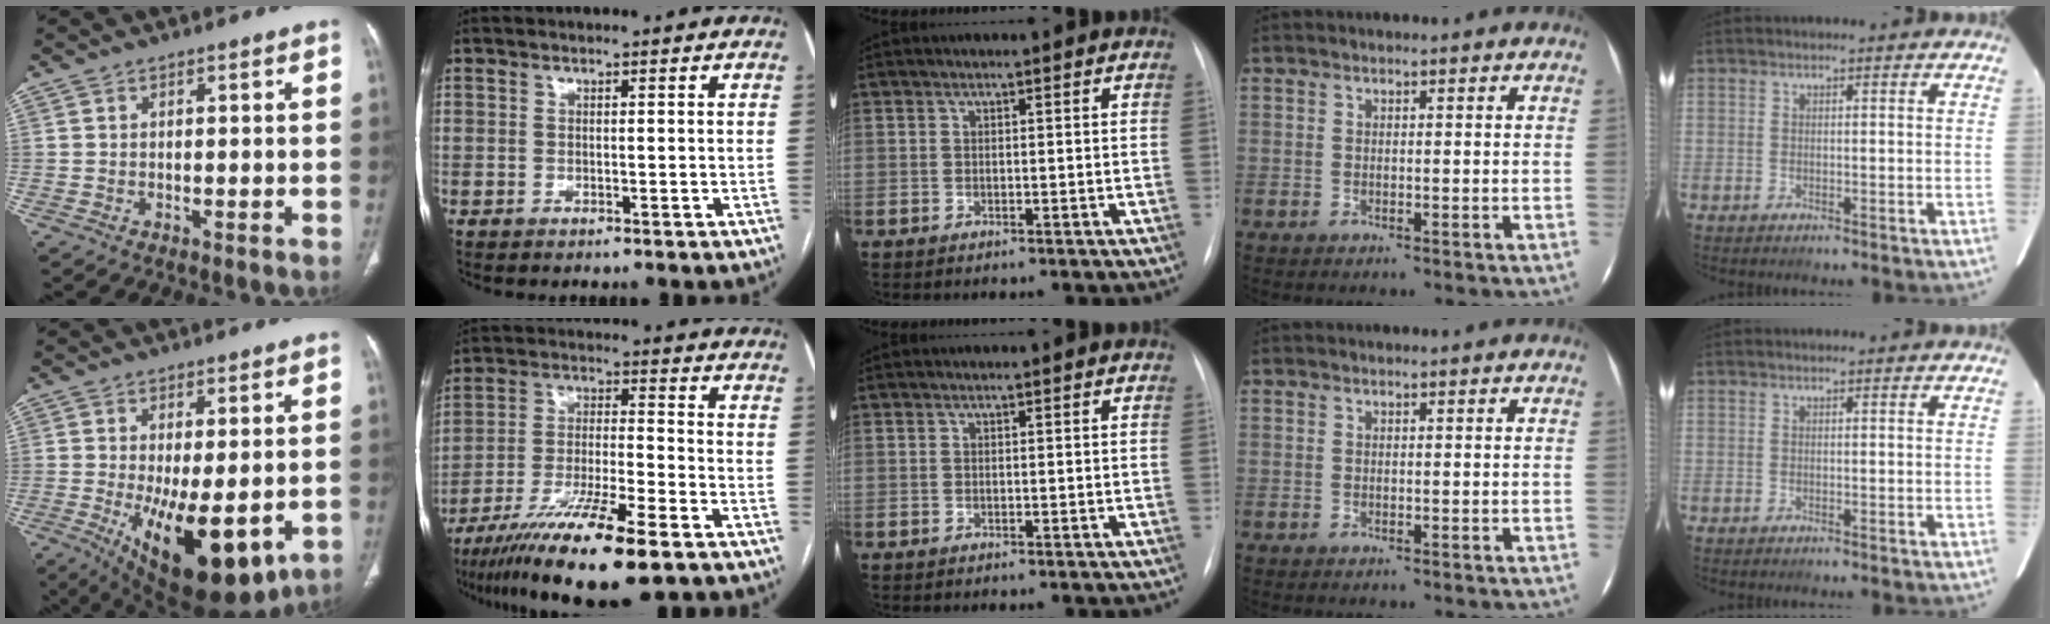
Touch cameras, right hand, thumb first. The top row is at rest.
{"thumb": {"total": 17.6, "force": [-4.8, 7.2, 15.3], "torque": [-0.222, -0.026, -0.050]}, "index": {"total": 15.9, "force": [-10.3, 1.2, 12.0], "torque": [-0.220, -0.041, -0.183]}}